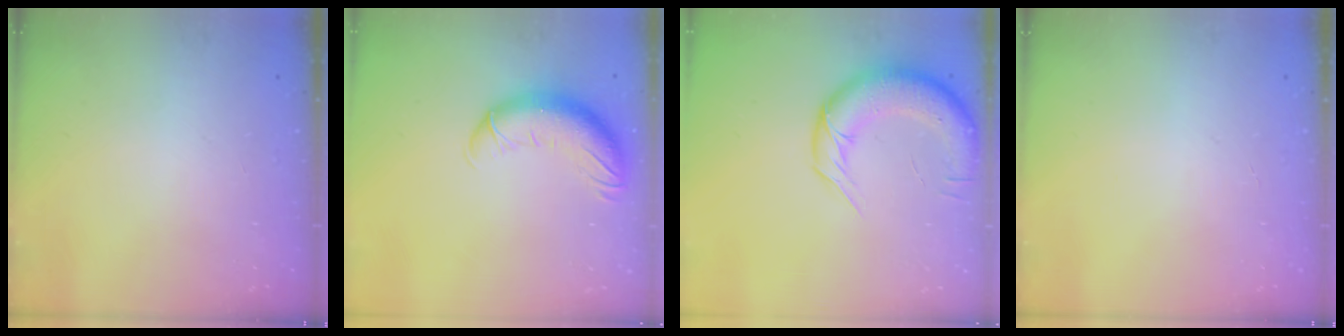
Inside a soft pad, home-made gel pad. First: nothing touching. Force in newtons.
{"total": 12.8, "press": 12.4, "slide": 3.1}
{"total": 13.9, "press": 13.4, "slide": 3.7}
{"total": 0.0}